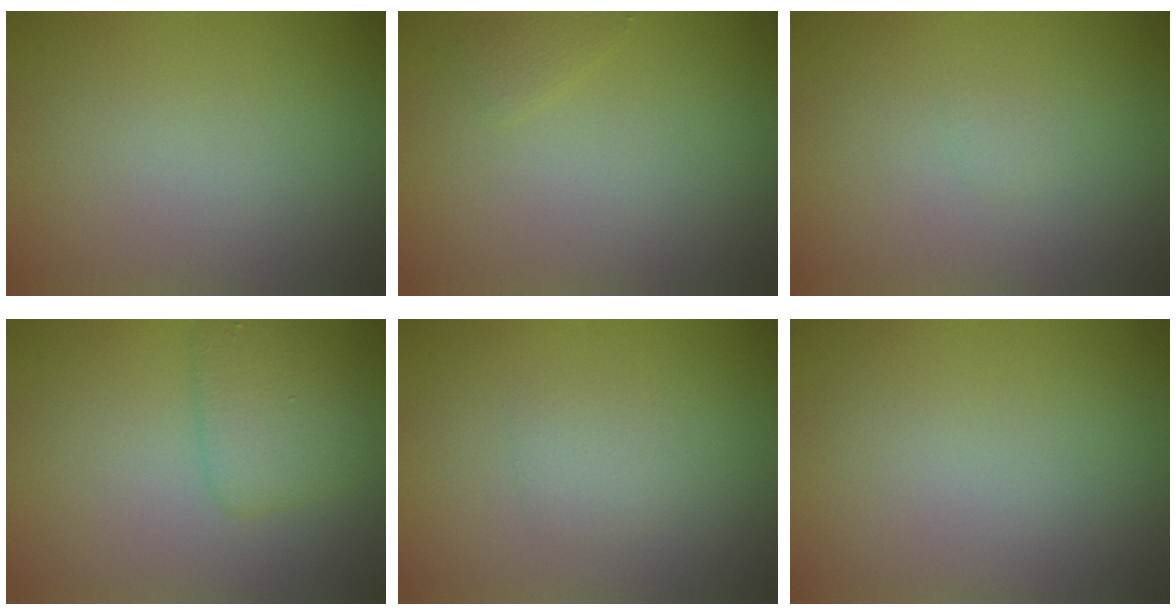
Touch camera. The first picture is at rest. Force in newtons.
{"total": 0.8, "press": 0.8, "slide": 0.0}
{"total": 0.5, "press": 0.5, "slide": 0.0}
{"total": 3.0, "press": 3.0, "slide": 0.2}
{"total": 1.4, "press": 1.4, "slide": 0.1}
{"total": 0.0}